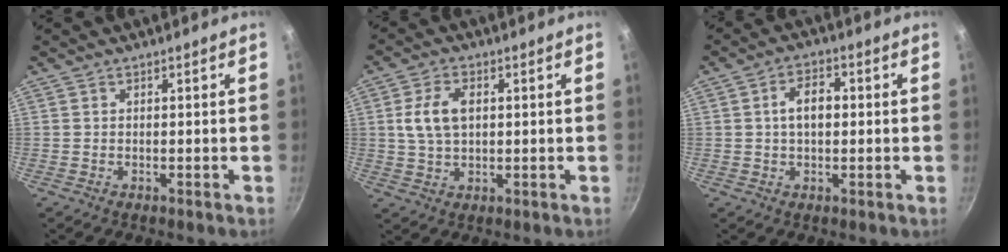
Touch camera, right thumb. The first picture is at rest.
{"total": 7.3, "force": [1.2, 4.4, 5.7], "torque": [-0.111, 0.005, 0.025]}
{"total": 5.8, "force": [0.5, 3.4, 4.7], "torque": [-0.076, 0.015, 0.004]}